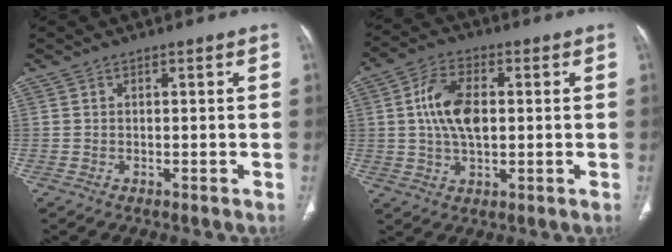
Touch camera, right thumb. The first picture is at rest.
{"total": 10.3, "force": [1.1, 5.6, 8.5], "torque": [-0.162, 0.006, 0.020]}